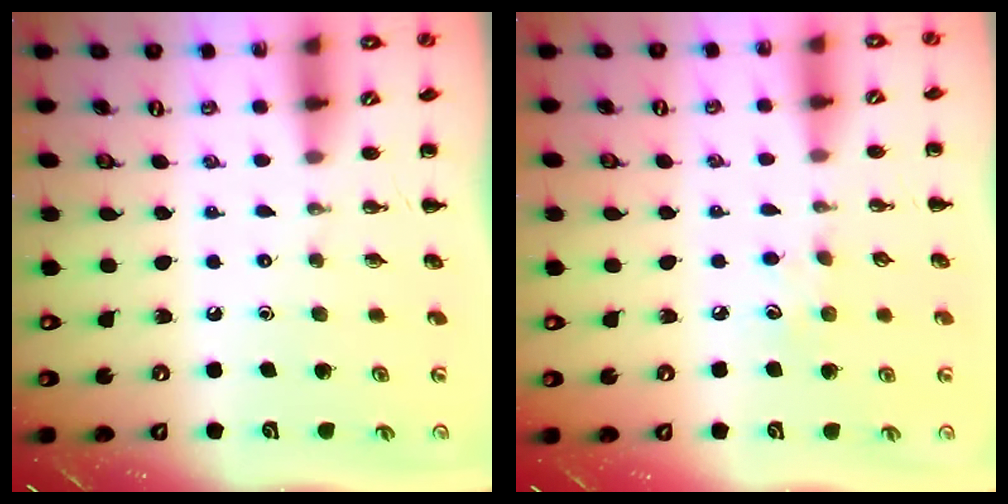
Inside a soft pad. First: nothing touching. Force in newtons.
{"total": 4.8, "press": 4.6, "slide": 1.4}